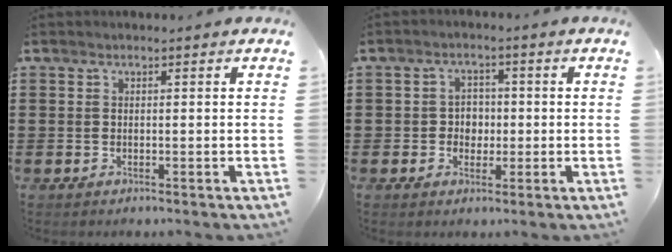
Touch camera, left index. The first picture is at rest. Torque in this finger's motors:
{"motor_torque": [-0.11, 0.50, 0.03, 0.01]}